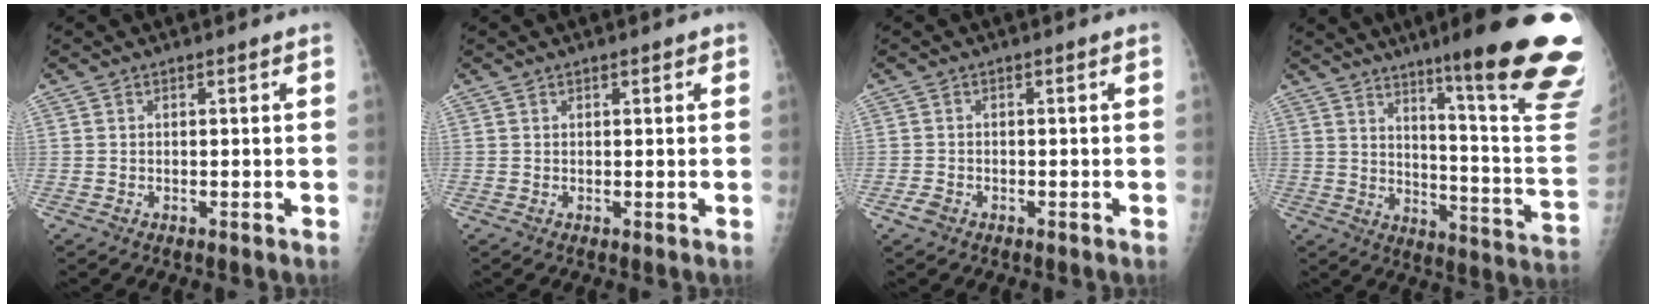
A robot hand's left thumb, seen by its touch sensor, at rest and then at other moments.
{"total": 1.2, "force": [0.7, 0.6, 0.7], "torque": [-0.003, -0.001, 0.008]}
{"total": 1.7, "force": [-1.0, 1.2, 0.8], "torque": [-0.015, 0.001, -0.018]}
{"total": 25.9, "force": [15.8, 2.5, 20.4], "torque": [-0.216, -0.090, 0.220]}